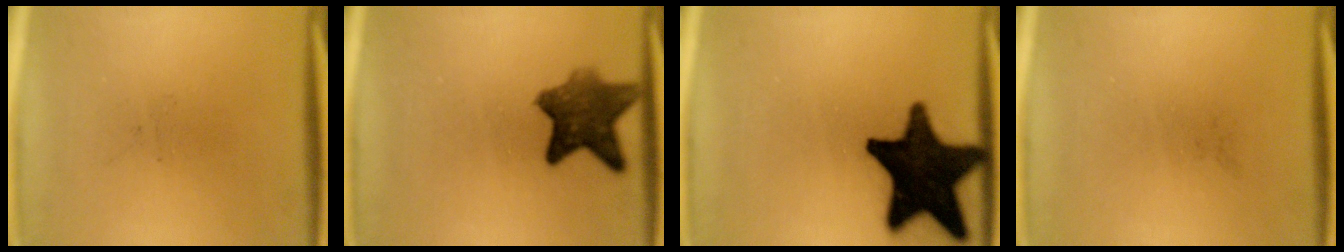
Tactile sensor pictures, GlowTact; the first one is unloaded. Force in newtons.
{"total": 8.3}
{"total": 19.8}
{"total": 0.0}